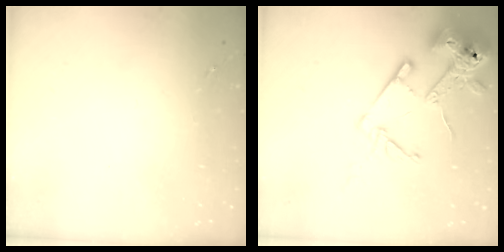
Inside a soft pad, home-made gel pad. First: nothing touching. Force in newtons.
{"total": 17.2, "press": 17.1, "slide": 2.1}